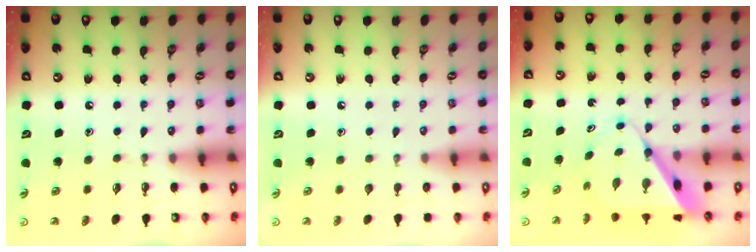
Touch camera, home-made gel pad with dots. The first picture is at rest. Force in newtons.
{"total": 0.0}
{"total": 9.7, "press": 9.7, "slide": 0.9}